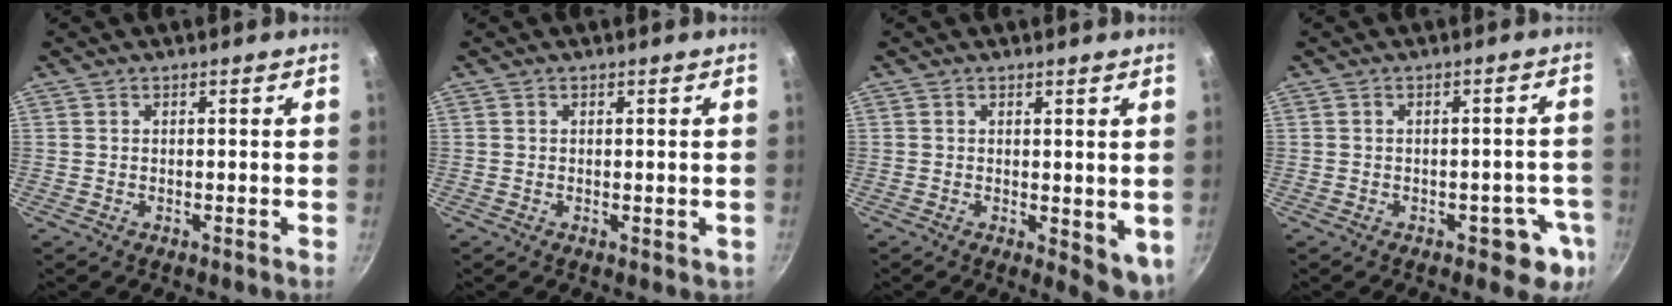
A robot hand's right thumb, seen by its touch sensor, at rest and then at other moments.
{"total": 0.7, "force": [0.1, 0.4, 0.6], "torque": [-0.005, 0.000, 0.001]}
{"total": 6.0, "force": [0.2, 3.0, 5.2], "torque": [-0.056, -0.006, 0.007]}
{"total": 6.3, "force": [-2.4, 3.7, 4.4], "torque": [-0.011, 0.024, -0.021]}